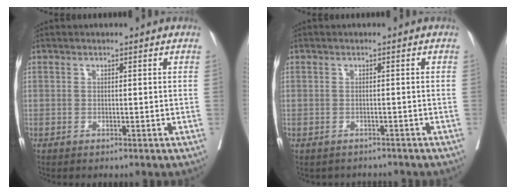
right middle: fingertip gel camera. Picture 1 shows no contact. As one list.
[{"total": 2.9, "force": [-2.6, 1.3, 0.2], "torque": [-0.003, 0.002, -0.035]}]